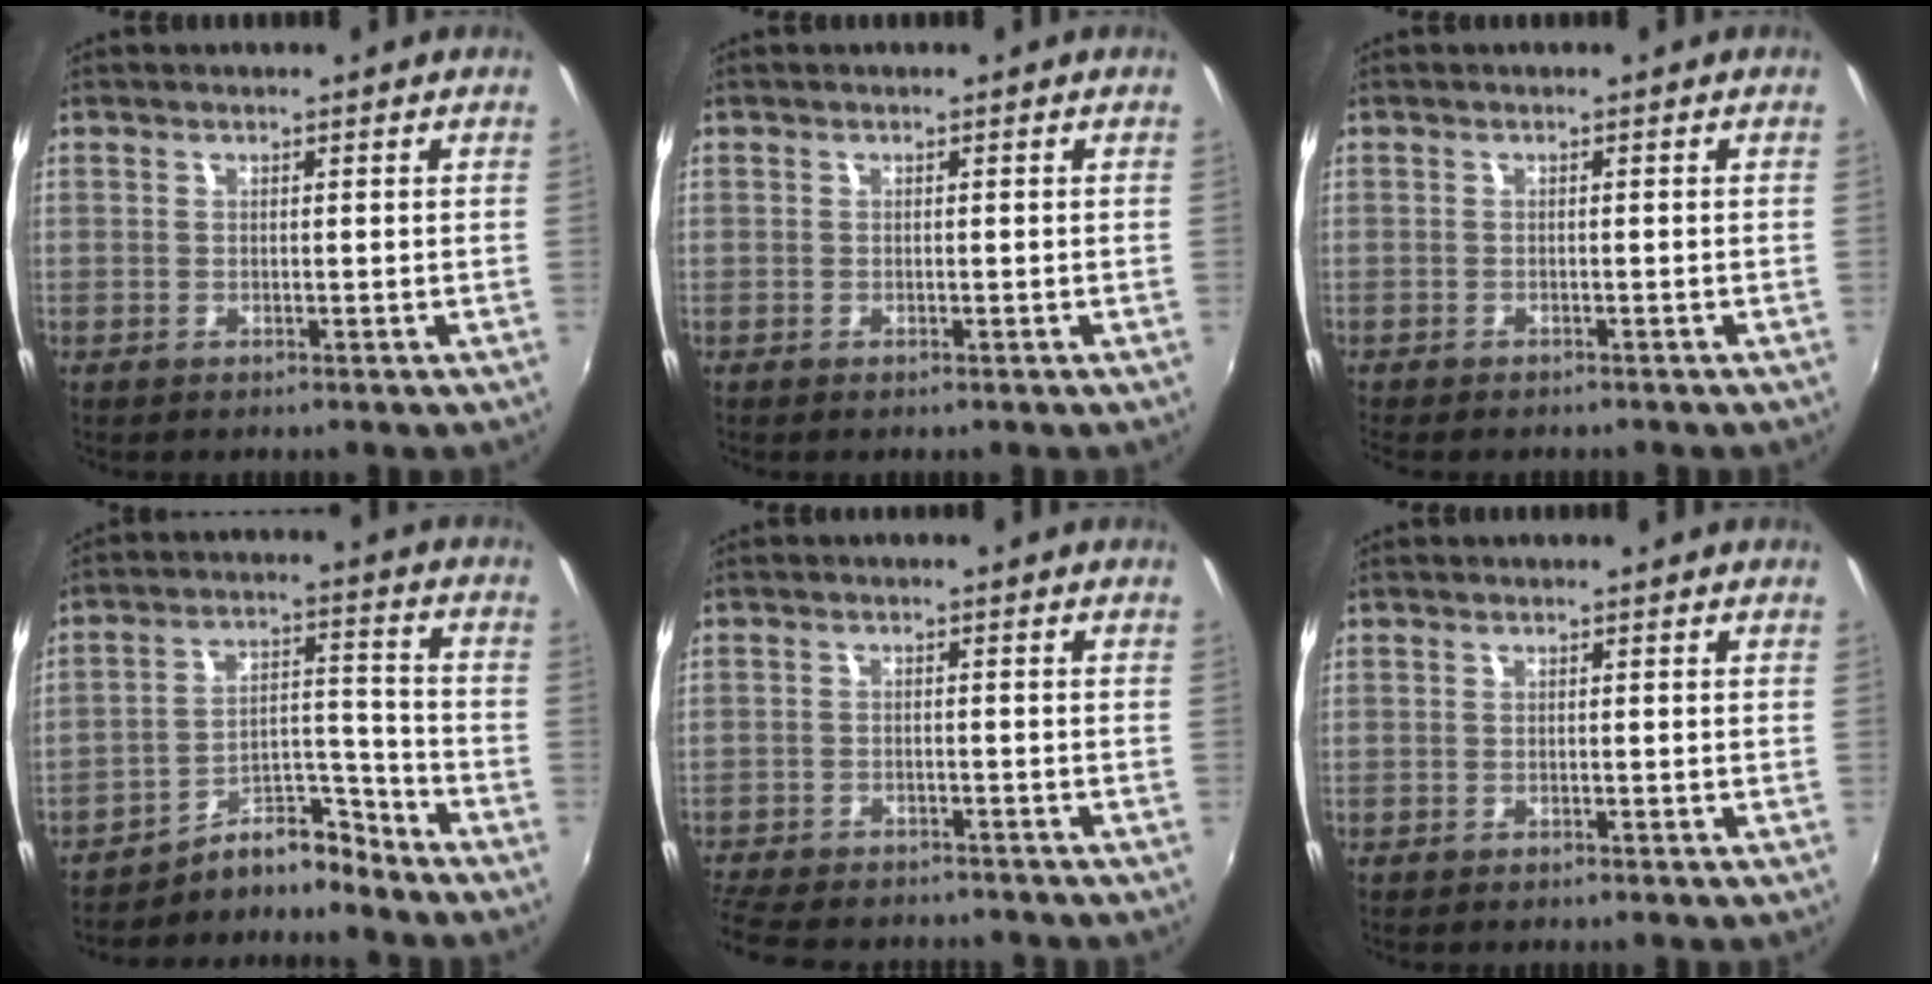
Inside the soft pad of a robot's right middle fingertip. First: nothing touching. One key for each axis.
{"total": 0.0}
{"total": 3.0, "fx": -2.6, "fy": 0.7, "fz": 1.2, "tx": -0.031, "ty": -0.019, "tz": -0.040}
{"total": 8.0, "fx": -7.8, "fy": 1.5, "fz": 0.9, "tx": -0.014, "ty": 0.042, "tz": -0.139}
{"total": 13.6, "fx": -11.8, "fy": 4.4, "fz": 5.3, "tx": -0.137, "ty": -0.020, "tz": -0.182}
{"total": 0.7, "fx": -0.6, "fy": 0.2, "fz": 0.1, "tx": -0.006, "ty": 0.000, "tz": -0.010}